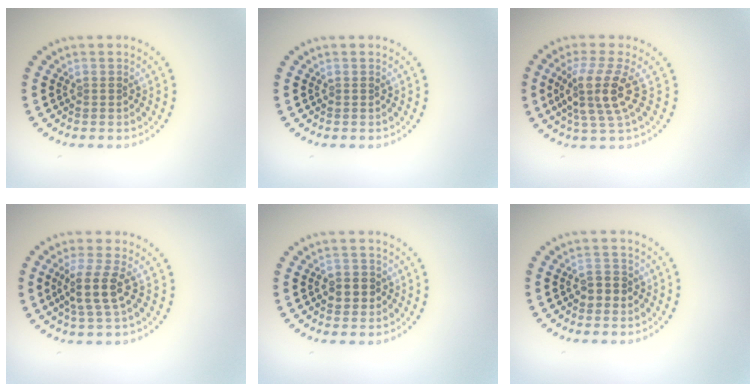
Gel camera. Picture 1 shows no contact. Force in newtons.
{"total": 0.0}
{"total": 4.1, "press": 3.1, "slide": 2.7}
{"total": 3.3, "press": 2.6, "slide": 2.0}
{"total": 2.3, "press": 2.1, "slide": 0.8}
{"total": 1.9, "press": 1.8, "slide": 0.7}